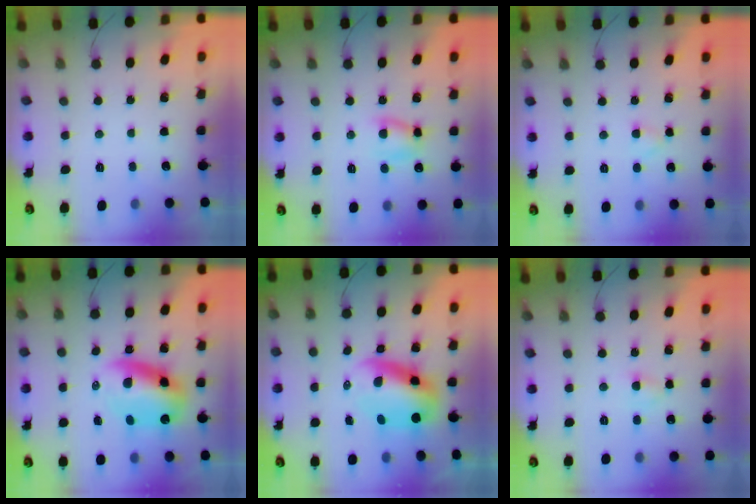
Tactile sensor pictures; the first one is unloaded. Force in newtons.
{"total": 6.1, "press": 6.1, "slide": 1.0}
{"total": 1.8, "press": 1.5, "slide": 0.9}
{"total": 10.8, "press": 10.4, "slide": 2.7}
{"total": 9.6, "press": 9.1, "slide": 2.9}
{"total": 3.3, "press": 3.1, "slide": 1.1}